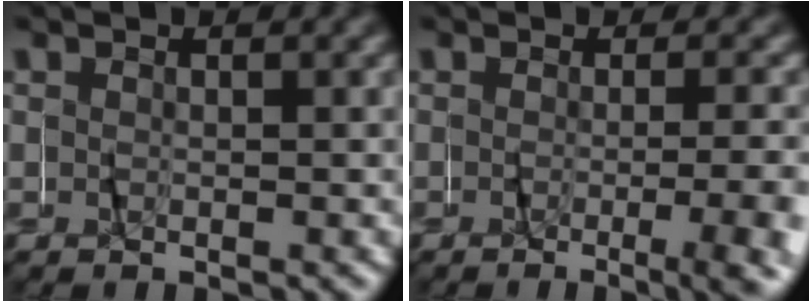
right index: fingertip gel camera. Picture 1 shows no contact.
{"total": 4.6, "force": [-2.4, -0.3, 3.9], "torque": [-0.043, -0.010, -0.033]}